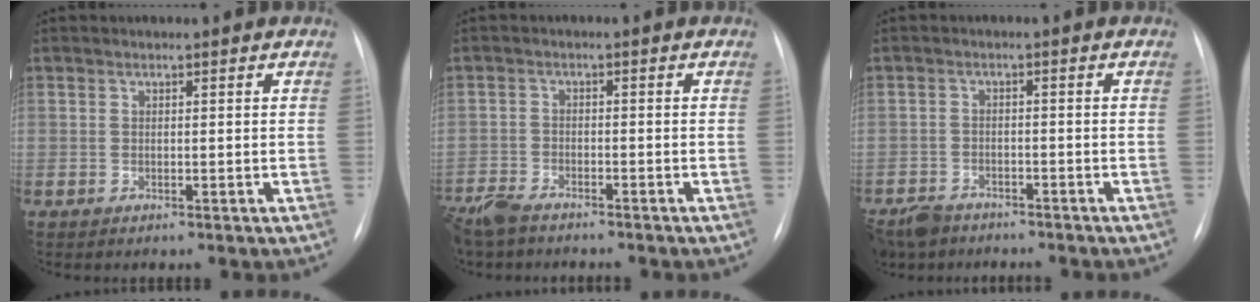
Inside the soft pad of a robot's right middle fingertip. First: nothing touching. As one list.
[{"total": 6.8, "force": [-5.9, 1.9, 2.8], "torque": [-0.052, -0.017, -0.103]}, {"total": 7.3, "force": [-6.3, 3.0, 2.1], "torque": [-0.042, -0.014, -0.107]}]